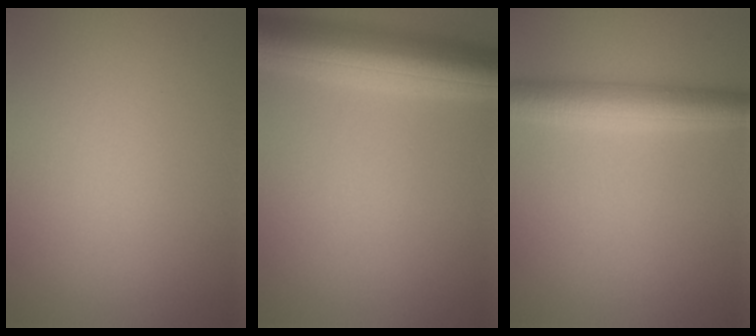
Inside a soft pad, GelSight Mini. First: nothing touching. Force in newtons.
{"total": 8.0, "press": 7.9, "slide": 0.3}
{"total": 4.8, "press": 4.8, "slide": 0.1}